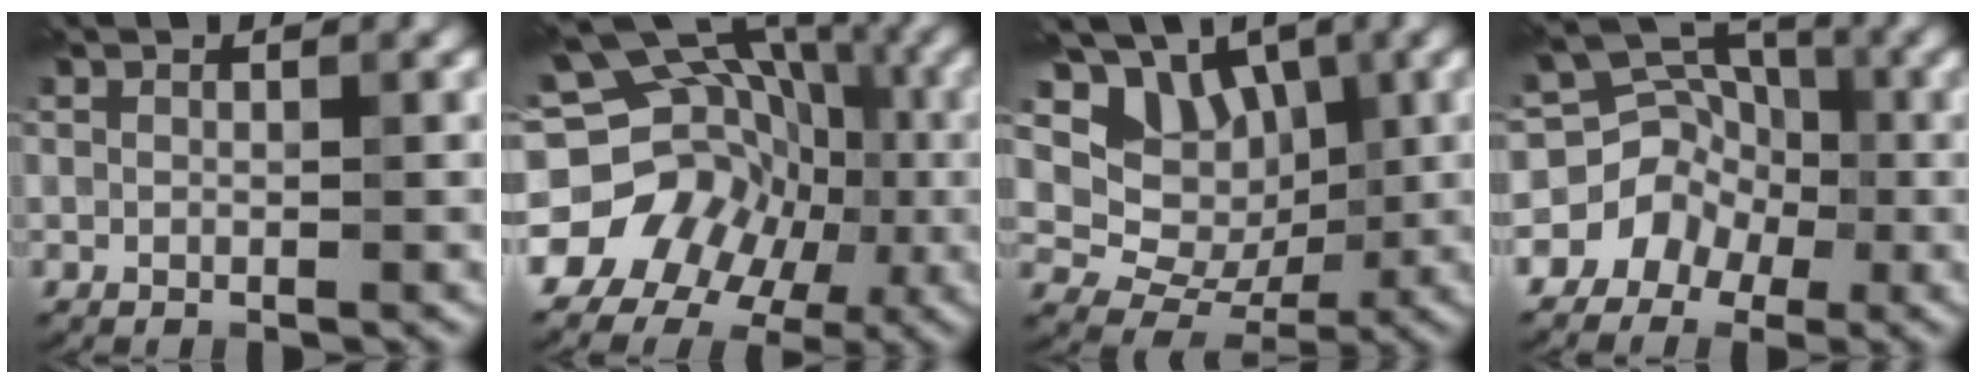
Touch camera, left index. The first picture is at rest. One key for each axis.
{"total": 15.4, "fx": -4.4, "fy": 13.4, "fz": 6.3, "tx": -0.100, "ty": 0.004, "tz": -0.088}
{"total": 6.9, "fx": 3.3, "fy": 5.4, "fz": 2.6, "tx": -0.036, "ty": -0.003, "tz": 0.046}
{"total": 6.2, "fx": -2.3, "fy": 5.6, "fz": 1.6, "tx": 0.014, "ty": 0.018, "tz": -0.055}